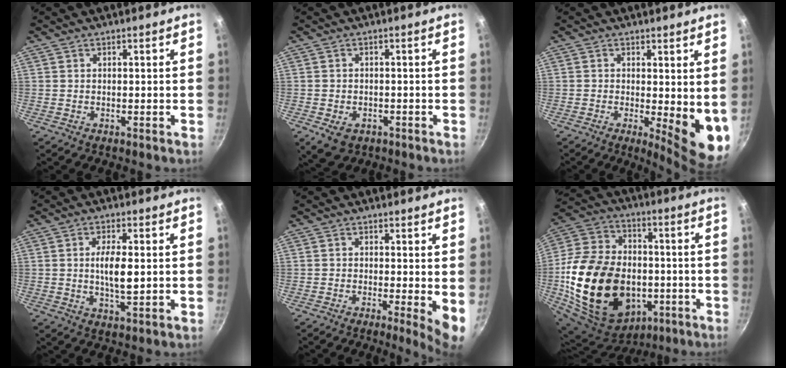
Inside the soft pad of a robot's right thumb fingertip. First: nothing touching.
{"total": 4.8, "force": [-1.9, 3.5, 2.7], "torque": [-0.037, 0.007, -0.020]}
{"total": 9.0, "force": [-0.1, 3.0, 8.5], "torque": [-0.099, -0.019, 0.003]}
{"total": 6.4, "force": [0.3, 2.1, 6.1], "torque": [-0.110, -0.002, 0.006]}
{"total": 5.5, "force": [-0.3, 1.2, 5.4], "torque": [-0.071, -0.012, -0.005]}
{"total": 30.1, "force": [-4.8, 21.1, 21.0], "torque": [-0.381, 0.028, -0.066]}